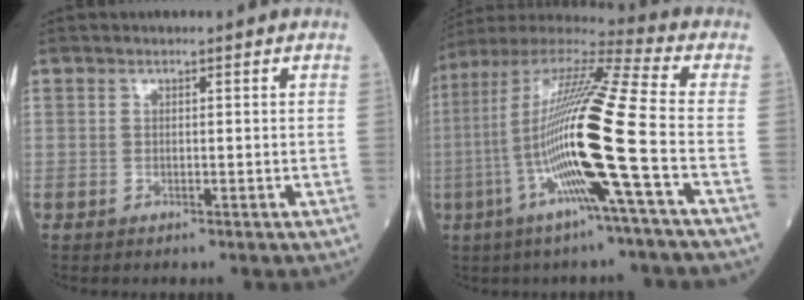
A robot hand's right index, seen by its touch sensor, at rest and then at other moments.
{"total": 19.9, "force": [-4.6, -1.2, 19.3], "torque": [-0.387, -0.011, -0.103]}